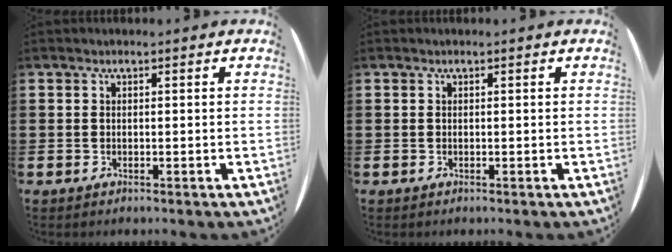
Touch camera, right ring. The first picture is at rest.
{"total": 0.0}